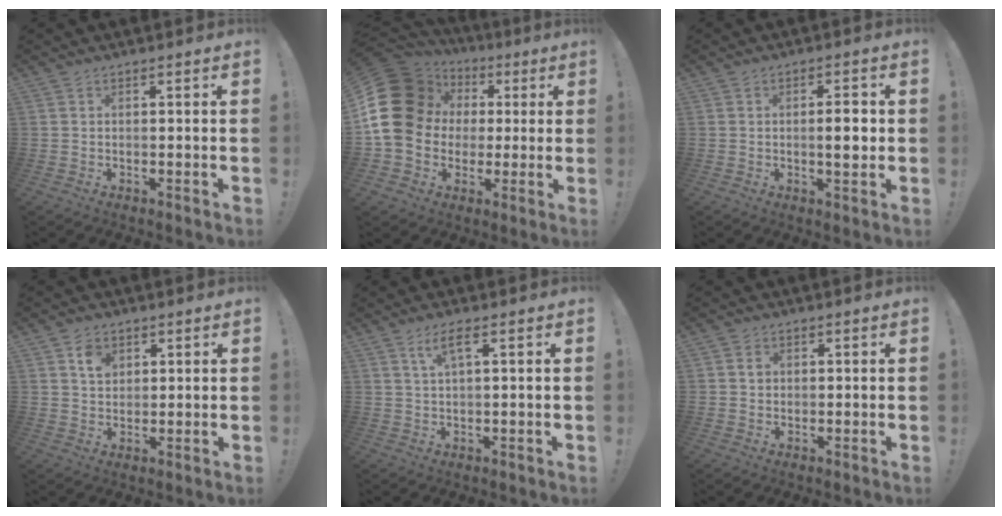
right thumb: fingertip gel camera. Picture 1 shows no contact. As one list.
[{"total": 21.6, "force": [2.5, 18.0, 11.8], "torque": [-0.212, -0.005, 0.076]}, {"total": 5.0, "force": [-0.3, 1.4, 4.8], "torque": [-0.065, -0.001, -0.013]}, {"total": 4.6, "force": [2.2, 3.5, 1.9], "torque": [-0.020, -0.005, 0.038]}, {"total": 4.2, "force": [1.8, 0.6, 3.7], "torque": [-0.069, 0.000, 0.027]}, {"total": 1.5, "force": [0.2, 1.4, 0.6], "torque": [-0.009, 0.003, 0.002]}]